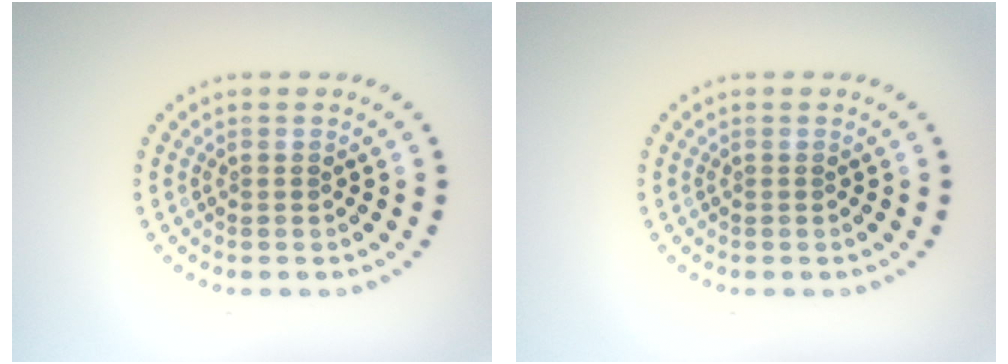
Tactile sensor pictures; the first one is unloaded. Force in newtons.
{"total": 0.0}